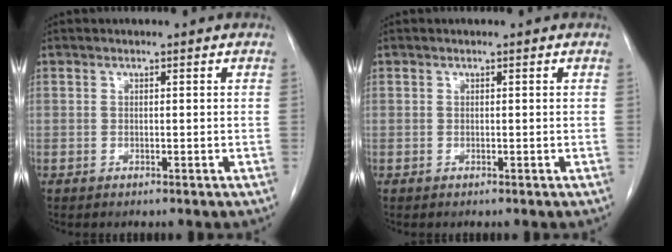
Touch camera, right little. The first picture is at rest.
{"total": 0.0}